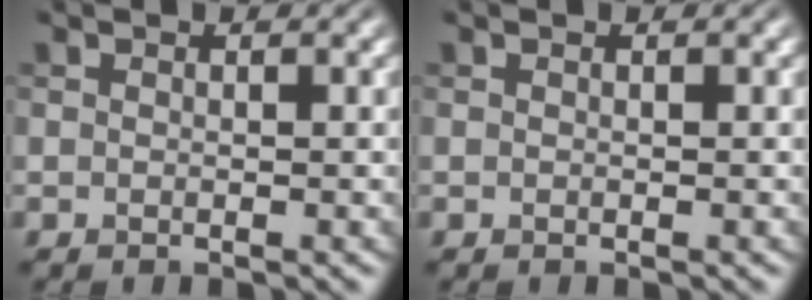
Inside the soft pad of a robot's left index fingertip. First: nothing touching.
{"total": 0.0}